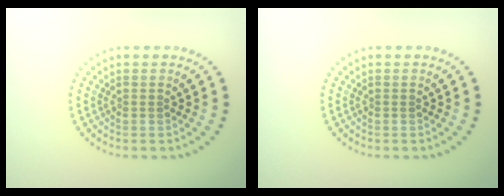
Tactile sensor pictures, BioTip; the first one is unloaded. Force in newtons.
{"total": 0.0}